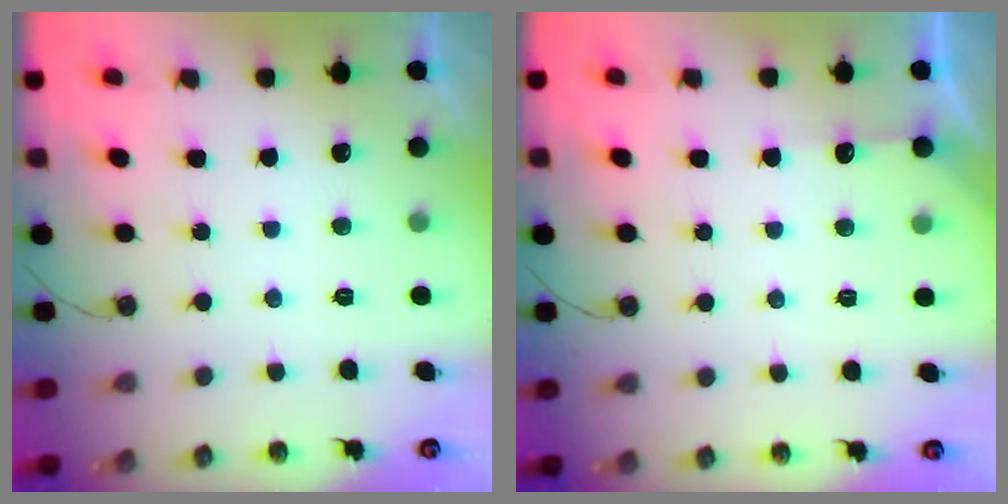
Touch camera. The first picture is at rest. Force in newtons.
{"total": 4.1, "press": 4.1, "slide": 0.5}